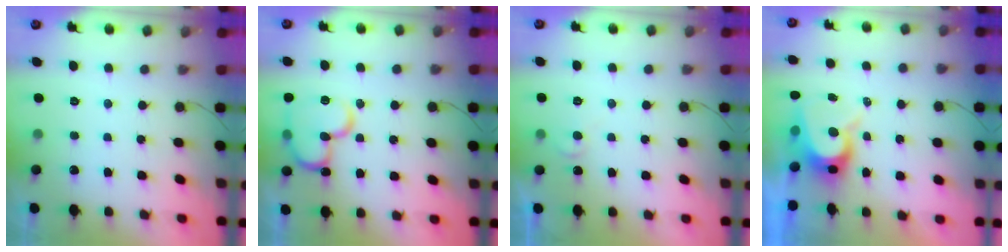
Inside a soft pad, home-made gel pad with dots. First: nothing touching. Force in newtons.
{"total": 15.5, "press": 15.4, "slide": 1.5}
{"total": 4.9, "press": 4.8, "slide": 0.5}
{"total": 8.5, "press": 8.5, "slide": 0.6}